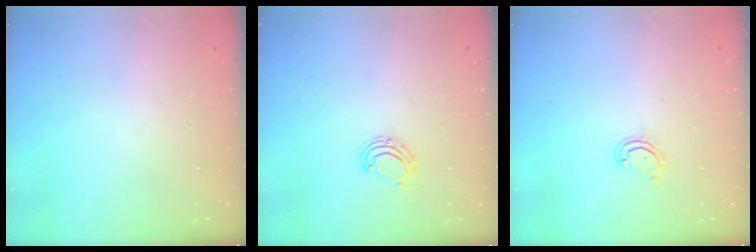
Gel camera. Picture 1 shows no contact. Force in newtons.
{"total": 6.0, "press": 5.9, "slide": 1.1}
{"total": 2.9, "press": 2.9, "slide": 0.3}